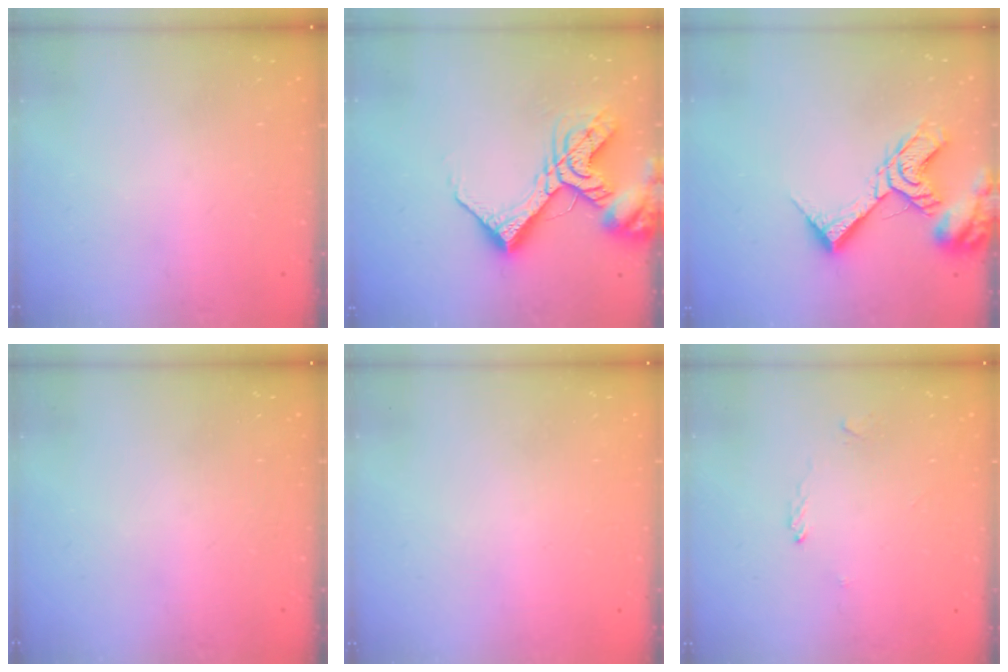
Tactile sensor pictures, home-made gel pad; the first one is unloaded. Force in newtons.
{"total": 17.0, "press": 16.9, "slide": 2.1}
{"total": 12.9, "press": 12.8, "slide": 1.6}
{"total": 0.0}
{"total": 1.9, "press": 1.9, "slide": 0.1}
{"total": 1.9, "press": 1.8, "slide": 0.5}